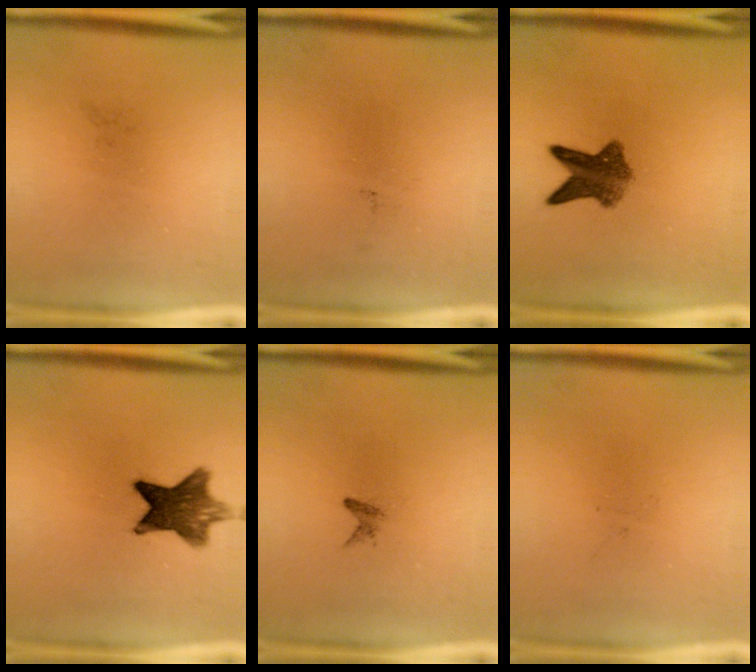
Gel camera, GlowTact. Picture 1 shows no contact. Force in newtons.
{"total": 0.0}
{"total": 6.8}
{"total": 9.5}
{"total": 0.9}
{"total": 0.0}